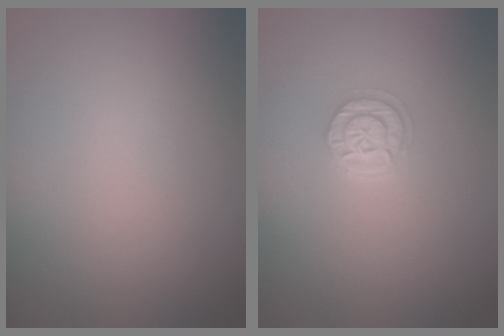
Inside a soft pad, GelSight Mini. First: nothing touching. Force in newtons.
{"total": 2.3, "press": 2.0, "slide": 1.1}